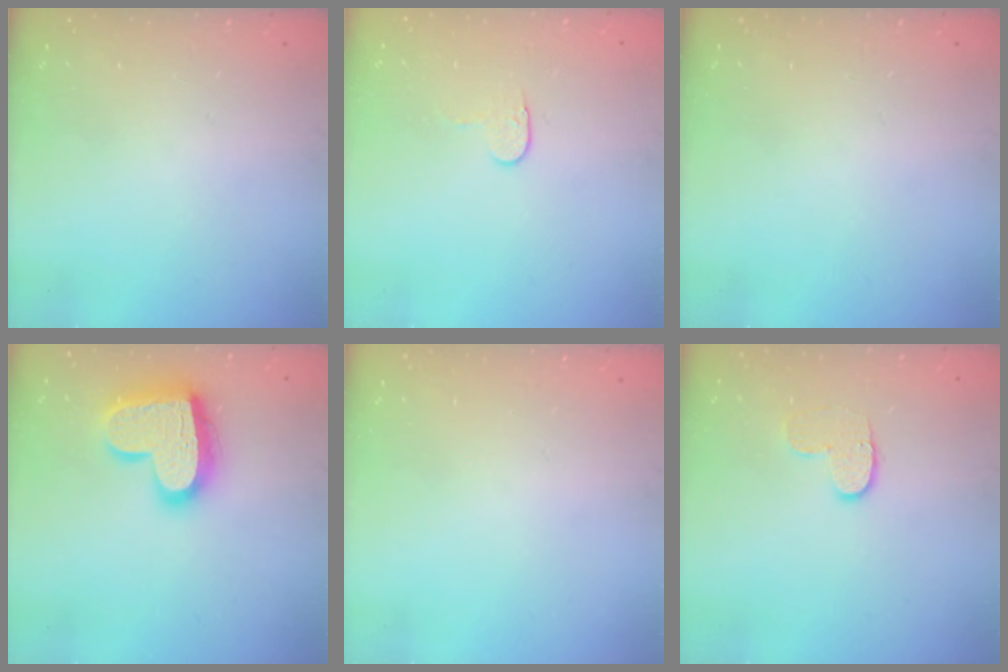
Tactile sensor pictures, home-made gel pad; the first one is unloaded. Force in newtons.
{"total": 3.8, "press": 3.7, "slide": 0.4}
{"total": 0.0}
{"total": 18.2, "press": 18.1, "slide": 1.4}
{"total": 0.0}
{"total": 6.3, "press": 6.3, "slide": 0.7}